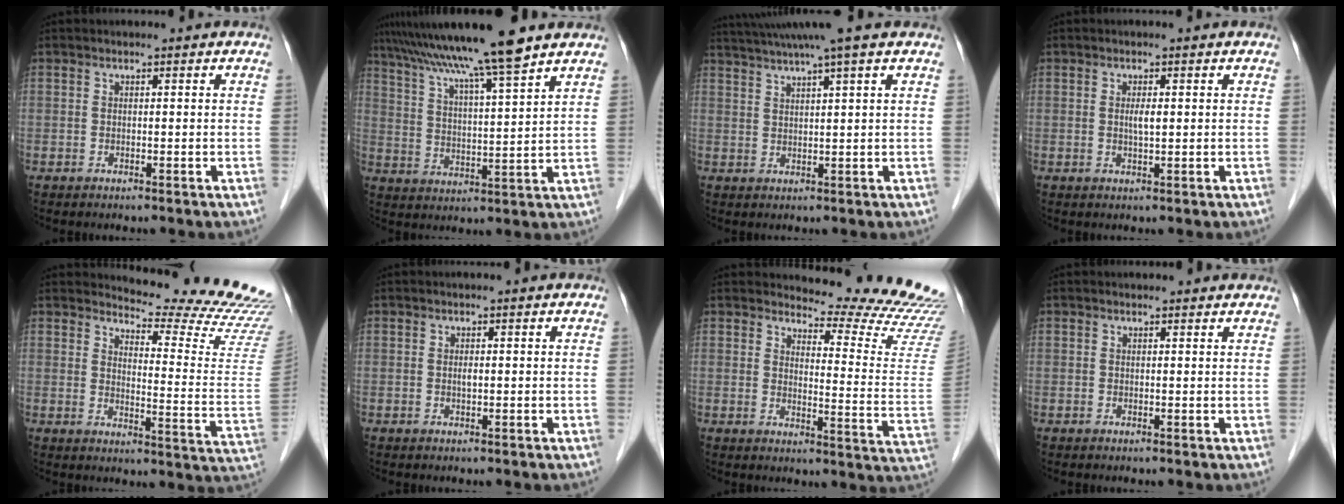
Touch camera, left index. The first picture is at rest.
{"total": 14.7, "force": [11.9, -1.1, 8.6], "torque": [-0.149, 0.017, 0.189]}
{"total": 8.1, "force": [6.5, -2.0, 4.4], "torque": [-0.072, 0.021, 0.097]}
{"total": 1.7, "force": [0.2, 0.2, 1.6], "torque": [-0.031, -0.002, 0.003]}
{"total": 17.9, "force": [17.7, -0.7, 3.1], "torque": [-0.041, -0.152, 0.191]}
{"total": 0.6, "force": [0.0, 0.1, 0.6], "torque": [-0.013, -0.003, 0.000]}
{"total": 16.9, "force": [16.8, -0.2, 2.3], "torque": [-0.021, -0.150, 0.173]}
{"total": 2.4, "force": [2.3, 0.6, 0.4], "torque": [-0.010, 0.007, 0.020]}